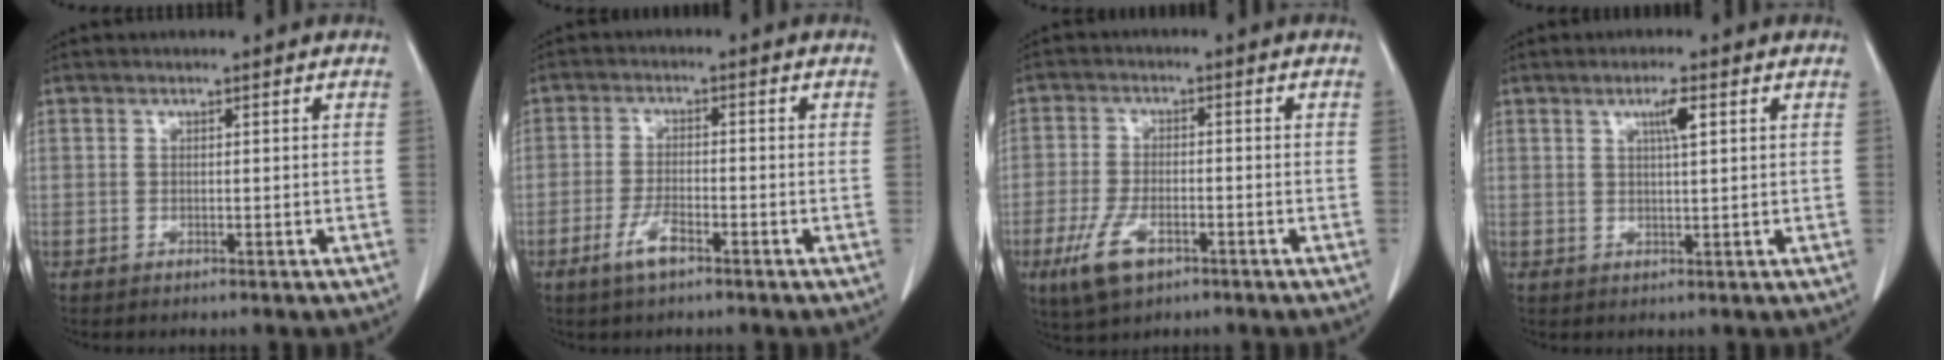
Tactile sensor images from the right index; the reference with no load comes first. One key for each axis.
{"total": 4.1, "fx": -2.6, "fy": 0.9, "fz": 3.1, "tx": -0.065, "ty": -0.002, "tz": -0.049}
{"total": 6.9, "fx": -3.6, "fy": 2.9, "fz": 5.1, "tx": -0.112, "ty": -0.012, "tz": -0.062}
{"total": 2.9, "fx": 1.2, "fy": 0.1, "fz": 2.7, "tx": -0.048, "ty": 0.000, "tz": 0.020}